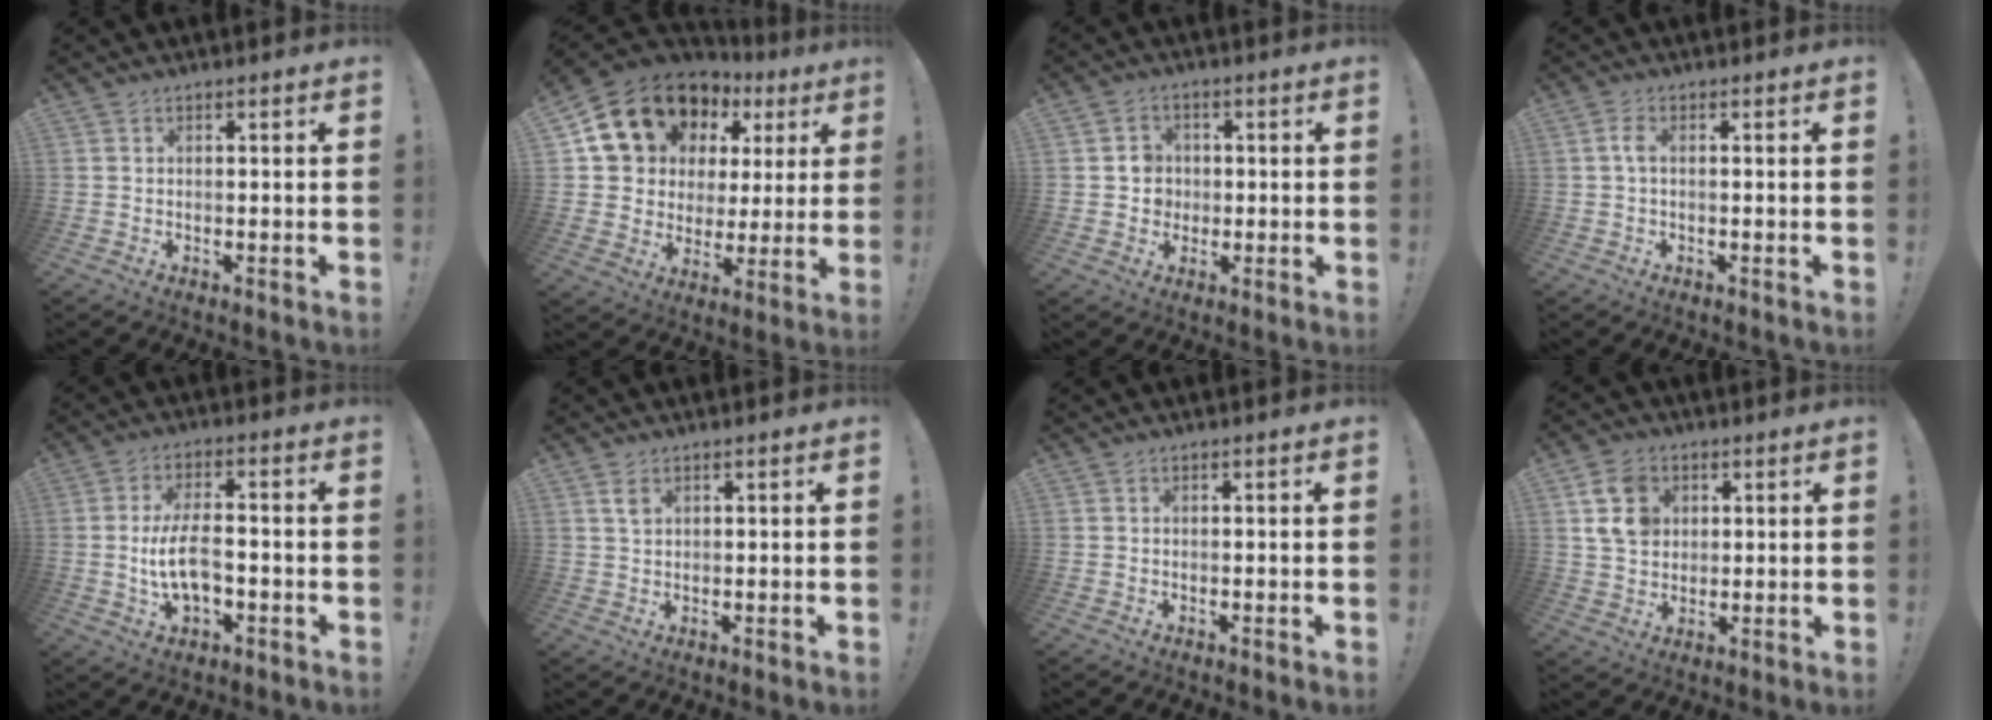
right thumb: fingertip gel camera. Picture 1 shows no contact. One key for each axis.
{"total": 17.6, "fx": 10.3, "fy": 12.4, "fz": 7.2, "tx": -0.119, "ty": -0.060, "tz": 0.212}
{"total": 5.4, "fx": 0.1, "fy": 5.2, "fz": 1.3, "tx": -0.009, "ty": 0.003, "tz": 0.001}
{"total": 2.6, "fx": -0.1, "fy": 1.0, "fz": 2.4, "tx": -0.048, "ty": 0.008, "tz": -0.001}
{"total": 10.1, "fx": -1.8, "fy": 4.8, "fz": 8.8, "tx": -0.157, "ty": 0.005, "tz": -0.033}
{"total": 2.6, "fx": 1.4, "fy": 1.3, "fz": 1.8, "tx": -0.025, "ty": -0.005, "tz": 0.022}
{"total": 0.0}
{"total": 11.5, "fx": 4.2, "fy": 9.1, "fz": 5.6, "tx": -0.099, "ty": -0.005, "tz": 0.087}